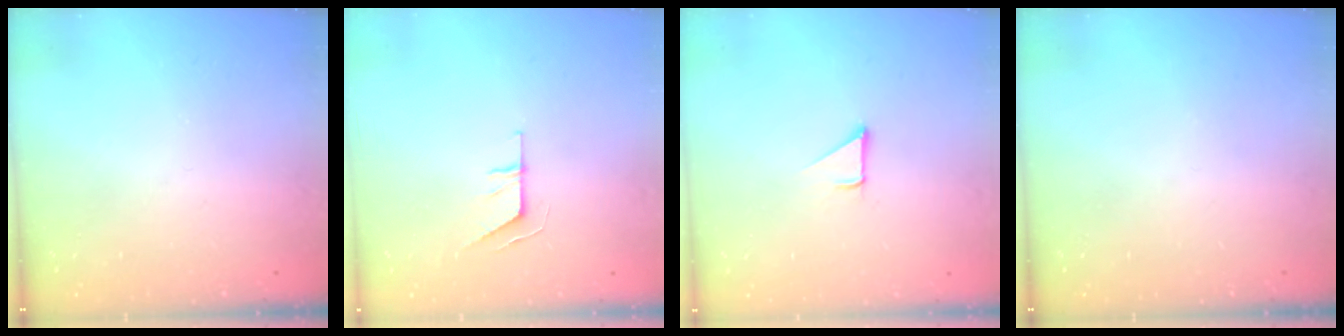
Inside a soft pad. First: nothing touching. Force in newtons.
{"total": 4.5, "press": 4.5, "slide": 0.3}
{"total": 1.9, "press": 1.9, "slide": 0.1}
{"total": 0.0}